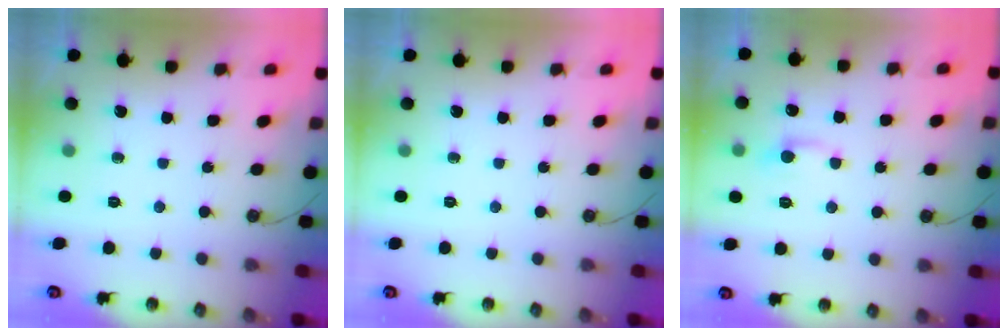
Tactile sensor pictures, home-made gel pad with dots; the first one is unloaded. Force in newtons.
{"total": 0.0}
{"total": 1.2, "press": 0.9, "slide": 0.7}